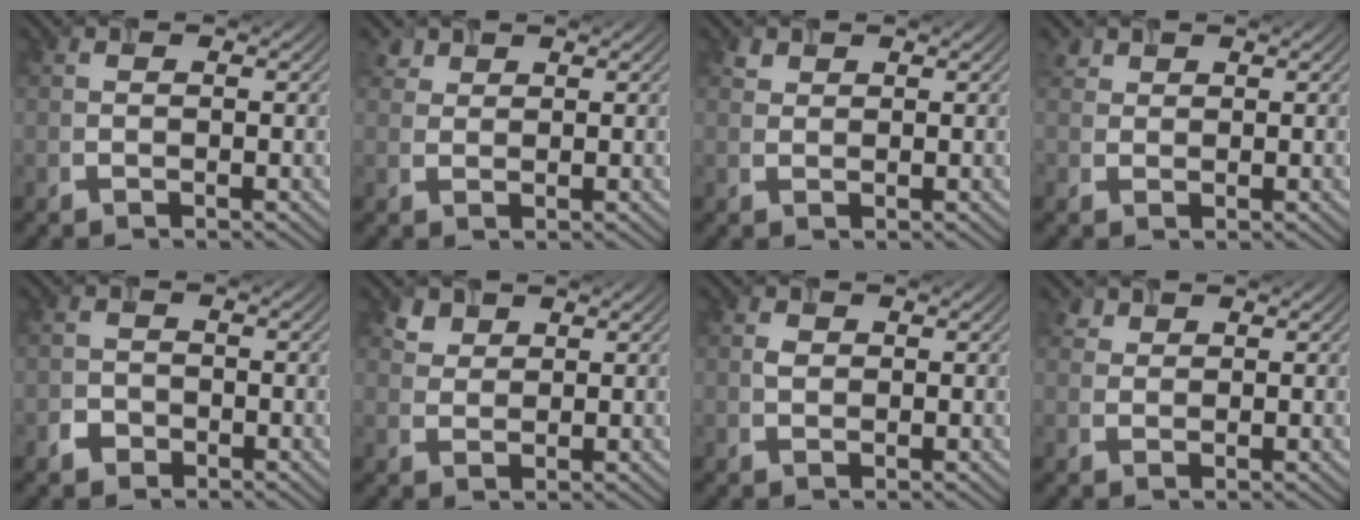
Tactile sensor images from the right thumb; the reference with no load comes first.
{"total": 1.9, "force": [1.4, 1.1, 0.5], "torque": [-0.017, 0.003, 0.032]}
{"total": 1.1, "force": [0.8, 0.6, 0.2], "torque": [-0.007, -0.001, 0.018]}
{"total": 1.6, "force": [1.1, 1.1, 0.4], "torque": [-0.013, 0.002, 0.025]}
{"total": 1.9, "force": [-1.2, 1.4, 0.5], "torque": [-0.008, 0.002, -0.026]}
{"total": 2.3, "force": [1.7, 1.4, 0.6], "torque": [-0.019, -0.001, 0.035]}
{"total": 1.0, "force": [0.3, 0.8, 0.6], "torque": [-0.016, 0.000, 0.004]}
{"total": 1.5, "force": [1.2, 0.8, 0.4], "torque": [-0.011, 0.002, 0.026]}